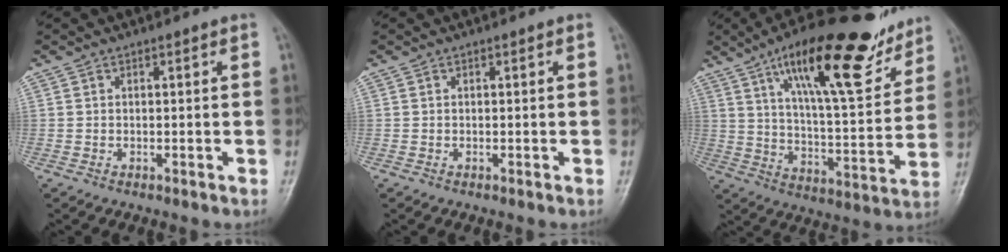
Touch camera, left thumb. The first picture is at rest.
{"total": 0.0}
{"total": 23.5, "force": [14.7, 6.9, 17.0], "torque": [-0.232, -0.053, 0.235]}